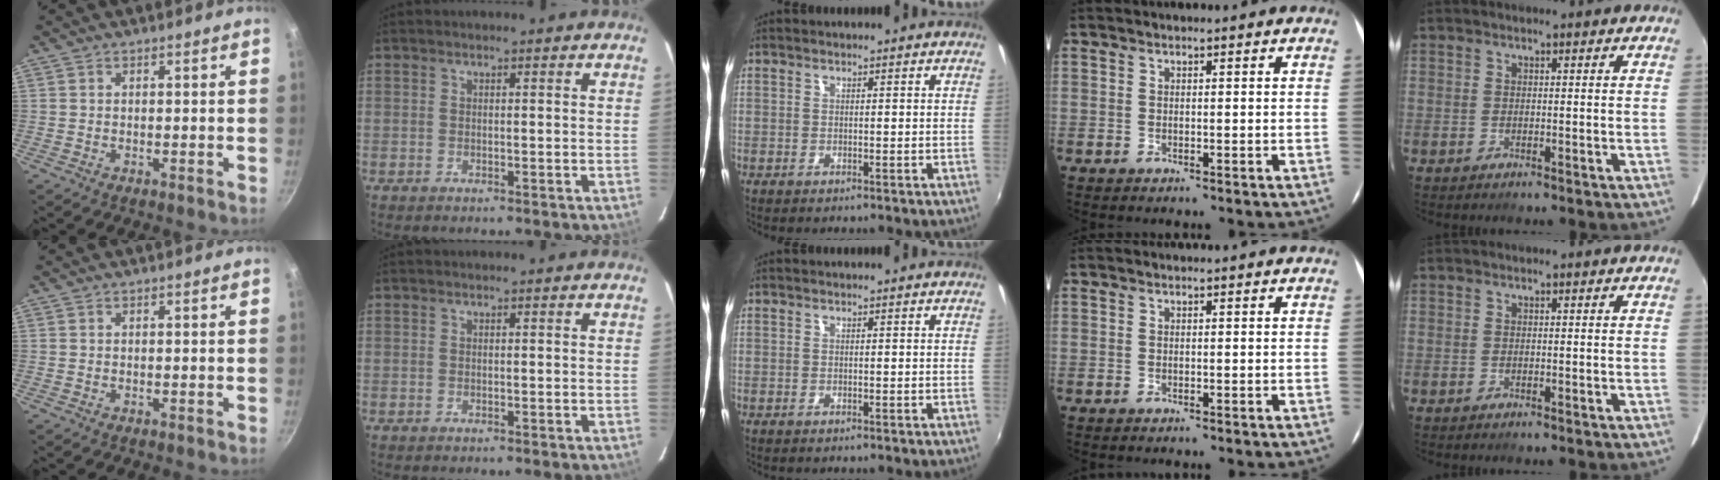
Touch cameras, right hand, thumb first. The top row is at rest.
{}